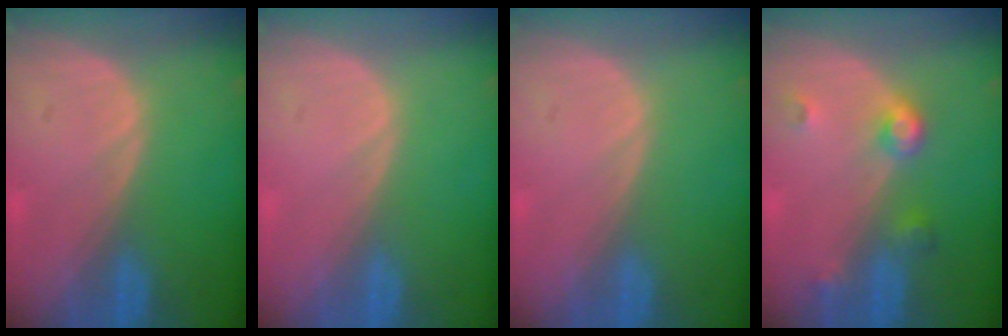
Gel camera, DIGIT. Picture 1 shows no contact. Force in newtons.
{"total": 0.0}
{"total": 0.0}
{"total": 3.9, "press": 3.6, "slide": 1.4}